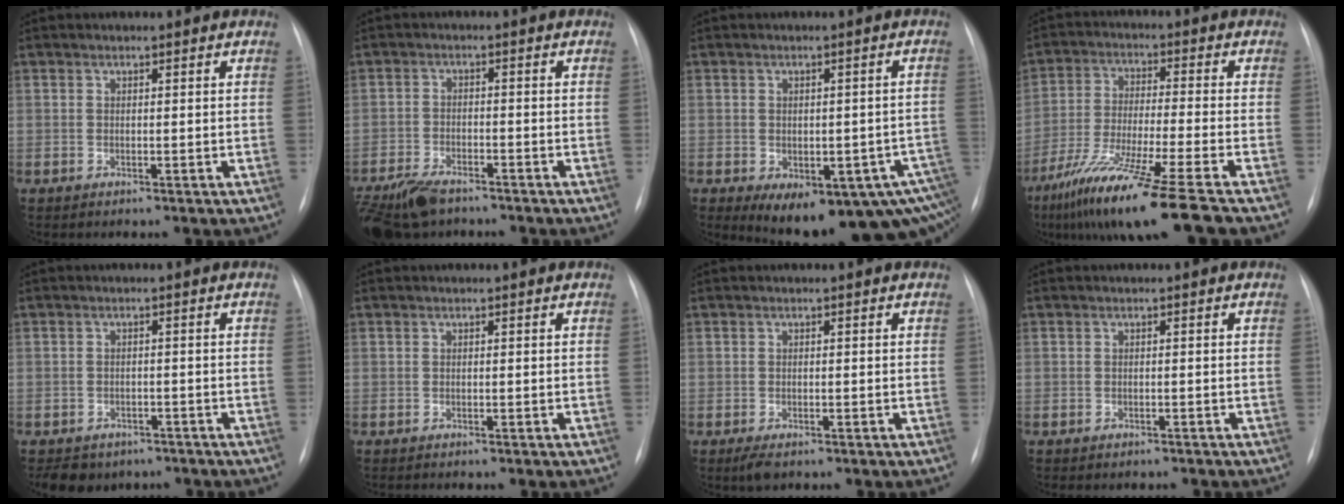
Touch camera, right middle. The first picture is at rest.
{"total": 8.5, "force": [-6.7, 3.2, 4.0], "torque": [-0.075, -0.015, -0.117]}
{"total": 17.9, "force": [-9.6, 7.7, 13.1], "torque": [-0.113, 0.009, -0.100]}
{"total": 15.5, "force": [-11.0, -1.3, 10.8], "torque": [-0.206, -0.055, -0.189]}
{"total": 6.2, "force": [-4.8, 3.8, 1.1], "torque": [-0.010, 0.009, -0.060]}
{"total": 0.9, "force": [-0.7, 0.1, 0.4], "torque": [-0.006, -0.003, -0.008]}
{"total": 2.3, "force": [-1.5, 0.9, 1.5], "torque": [-0.031, -0.005, -0.020]}
{"total": 2.6, "force": [-2.3, 1.0, 0.7], "torque": [-0.011, -0.003, -0.024]}